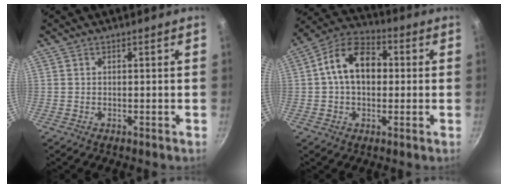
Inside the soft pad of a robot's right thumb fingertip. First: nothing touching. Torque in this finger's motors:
{"motor_torque": [0.43, 1.63, 0.69, -0.01, 0.07]}